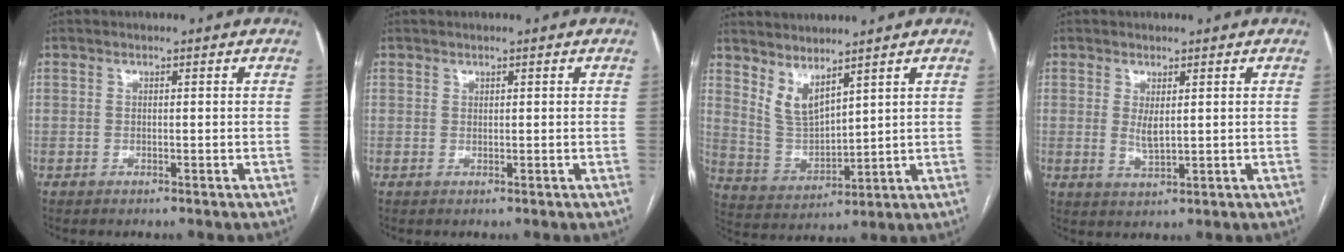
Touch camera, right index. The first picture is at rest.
{"total": 0.0}
{"total": 6.4, "force": [5.0, 1.7, 3.7], "torque": [-0.085, -0.013, 0.116]}
{"total": 2.7, "force": [0.6, 0.7, 2.5], "torque": [-0.052, -0.011, 0.017]}